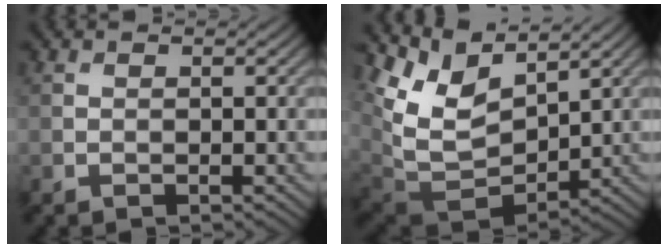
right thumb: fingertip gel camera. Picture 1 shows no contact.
{"total": 10.8, "force": [4.8, 6.4, 7.3], "torque": [-0.175, -0.008, 0.111]}